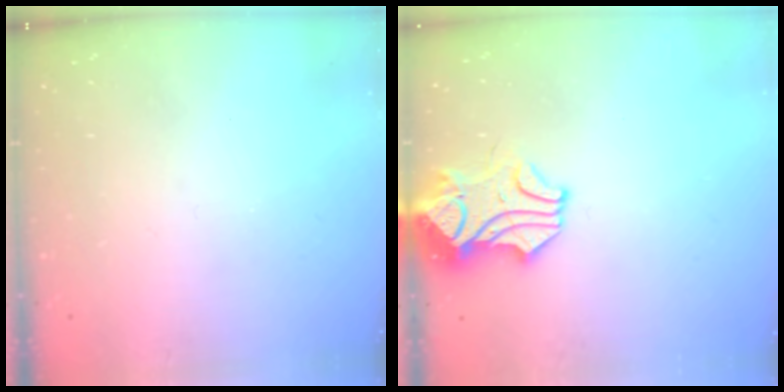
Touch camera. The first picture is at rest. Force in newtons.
{"total": 2.3, "press": 1.7, "slide": 1.4}